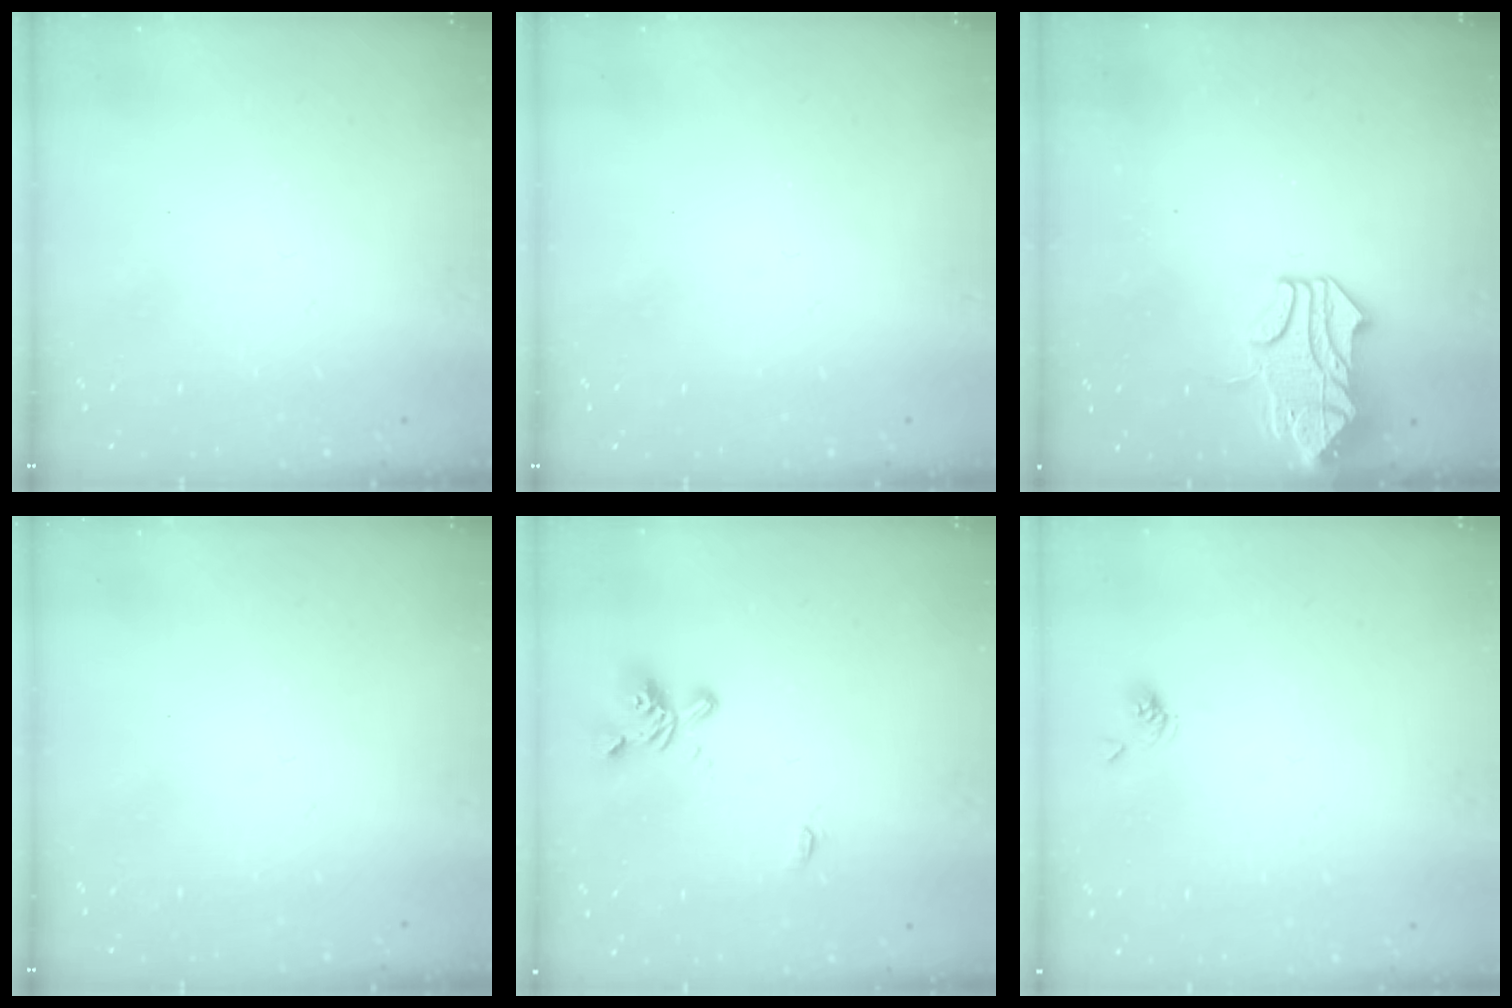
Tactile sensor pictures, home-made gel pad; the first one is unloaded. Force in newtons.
{"total": 0.0}
{"total": 2.3, "press": 1.7, "slide": 1.6}
{"total": 0.0}
{"total": 1.2, "press": 0.7, "slide": 1.0}
{"total": 2.0, "press": 1.9, "slide": 0.3}